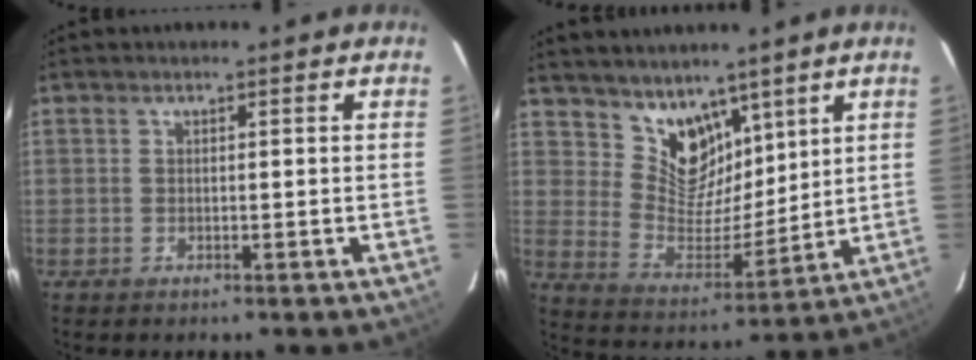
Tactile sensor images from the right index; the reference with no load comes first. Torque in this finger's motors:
{"motor_torque": [-0.04, 0.26, 0.00, 0.00]}